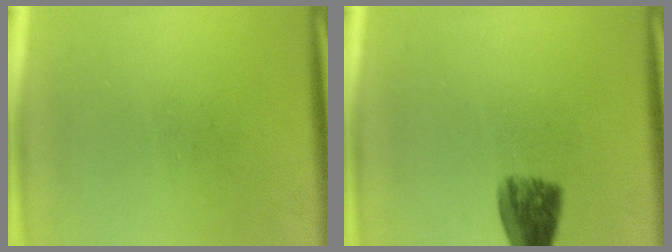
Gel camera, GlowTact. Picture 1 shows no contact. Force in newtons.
{"total": 6.5}